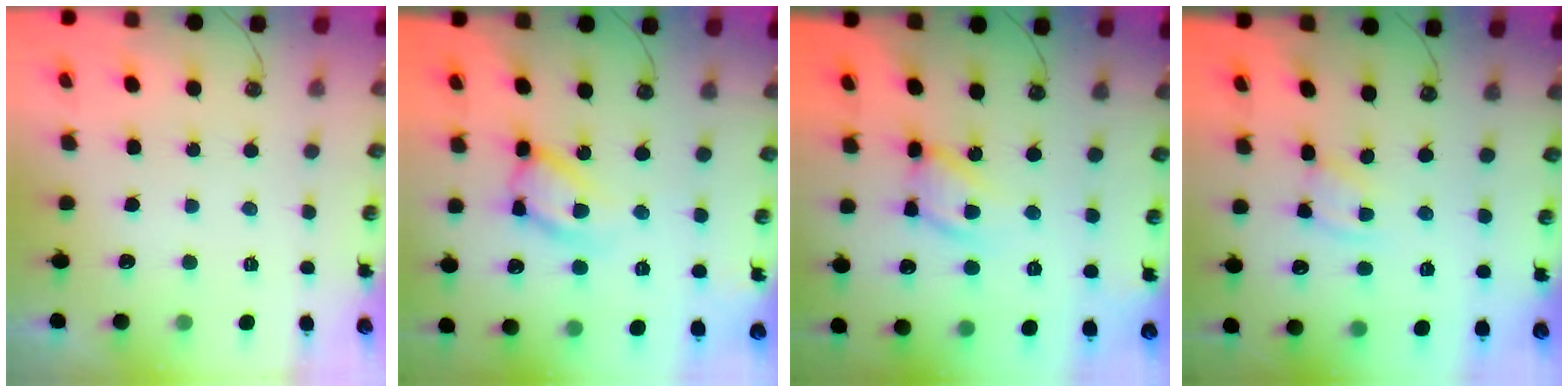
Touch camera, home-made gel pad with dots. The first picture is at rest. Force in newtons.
{"total": 14.7, "press": 14.7, "slide": 1.2}
{"total": 12.5, "press": 12.5, "slide": 1.1}
{"total": 2.5, "press": 2.4, "slide": 0.3}